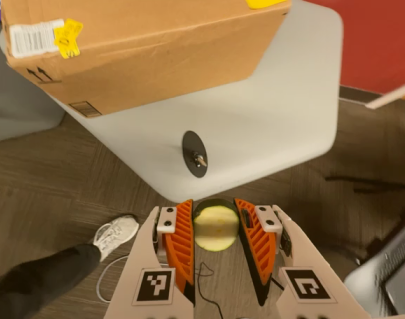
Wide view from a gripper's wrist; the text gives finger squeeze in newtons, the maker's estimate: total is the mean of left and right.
{"total": 12.0, "left": 12.0, "right": 11.9}